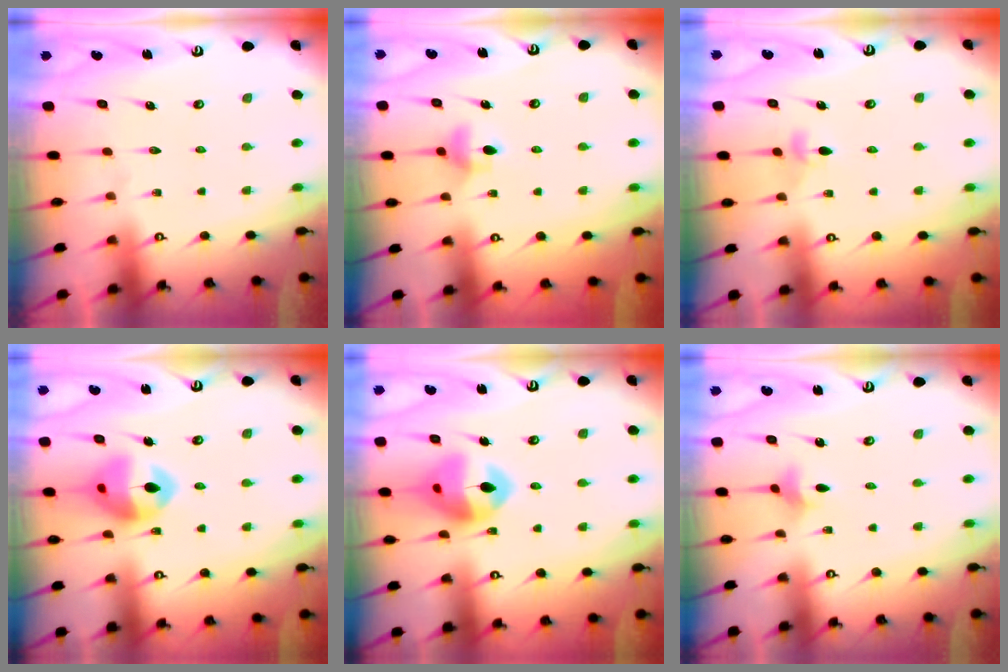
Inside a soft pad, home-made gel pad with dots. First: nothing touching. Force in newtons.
{"total": 5.6, "press": 5.6, "slide": 0.8}
{"total": 3.3, "press": 3.2, "slide": 0.8}
{"total": 14.1, "press": 14.0, "slide": 1.5}
{"total": 14.5, "press": 14.4, "slide": 1.9}
{"total": 2.8, "press": 2.7, "slide": 0.7}